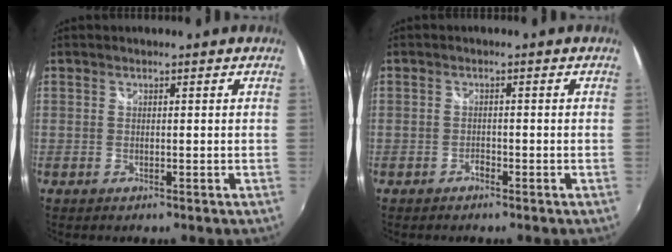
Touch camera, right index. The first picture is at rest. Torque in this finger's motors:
{"motor_torque": [0.06, 0.04, 0.02, 0.00]}